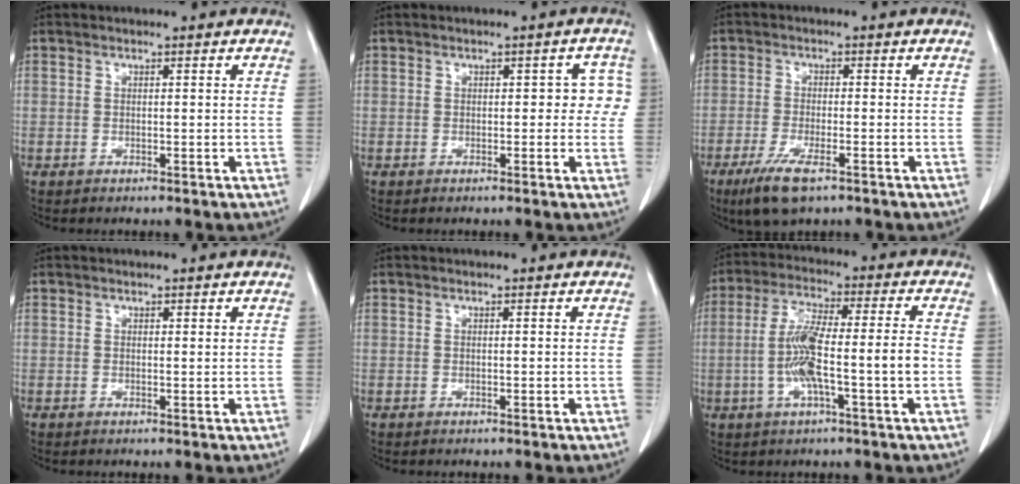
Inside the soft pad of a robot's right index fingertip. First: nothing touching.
{"total": 3.3, "force": [0.1, 2.0, 2.6], "torque": [-0.013, 0.025, -0.002]}
{"total": 6.4, "force": [-4.0, 1.3, 4.9], "torque": [-0.100, -0.016, -0.068]}
{"total": 0.0}
{"total": 0.0}
{"total": 9.9, "force": [-2.1, 0.4, 9.7], "torque": [-0.193, 0.013, -0.040]}